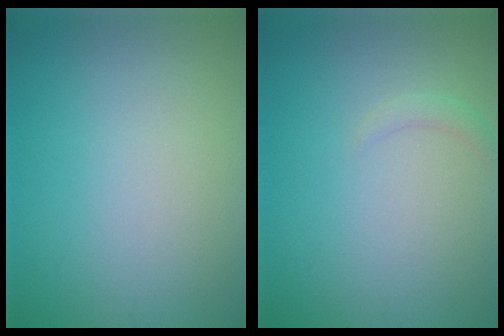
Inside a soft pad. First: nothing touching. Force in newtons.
{"total": 0.9, "press": 0.9, "slide": 0.2}